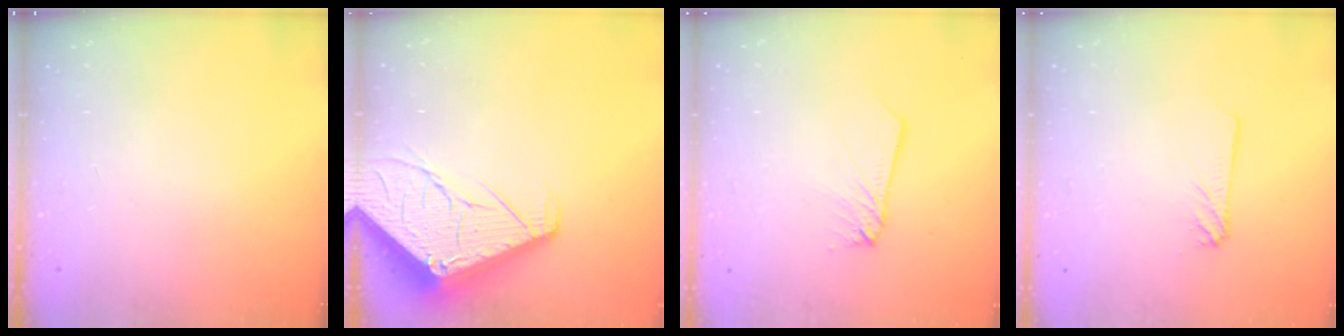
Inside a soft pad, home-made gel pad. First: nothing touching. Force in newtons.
{"total": 10.9, "press": 10.8, "slide": 1.2}
{"total": 2.2, "press": 2.2, "slide": 0.1}
{"total": 2.7, "press": 2.7, "slide": 0.2}